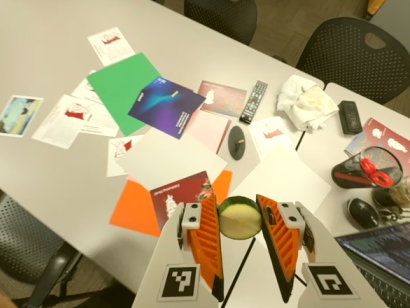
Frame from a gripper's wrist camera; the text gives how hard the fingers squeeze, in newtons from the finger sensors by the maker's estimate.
{"total": 8.8, "left": 8.6, "right": 8.9}